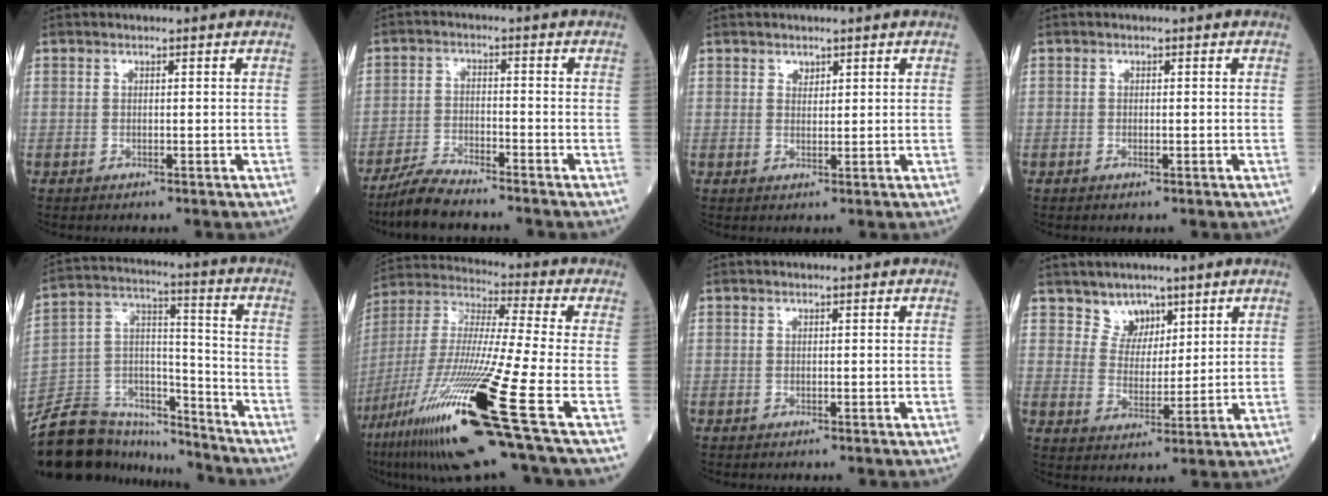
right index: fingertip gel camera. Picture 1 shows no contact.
{"total": 6.0, "force": [-5.5, 0.4, 2.5], "torque": [-0.050, -0.020, -0.107]}
{"total": 1.2, "force": [0.9, 0.8, 0.3], "torque": [-0.004, -0.004, 0.014]}
{"total": 0.7, "force": [-0.4, 0.2, 0.5], "torque": [-0.009, -0.001, -0.007]}
{"total": 19.5, "force": [-17.5, 6.7, 5.2], "torque": [-0.110, 0.039, -0.292]}
{"total": 24.3, "force": [-11.6, -0.2, 21.3], "torque": [-0.421, -0.059, -0.215]}
{"total": 0.0}
{"total": 4.5, "force": [3.4, 3.0, 0.4], "torque": [-0.002, -0.003, 0.062]}